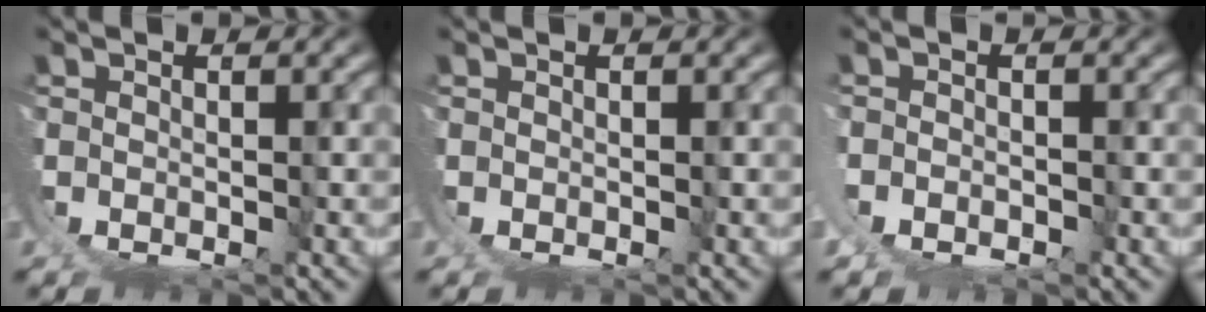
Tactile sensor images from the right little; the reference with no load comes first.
{"total": 0.0}
{"total": 1.7, "force": [0.2, 1.5, 0.7], "torque": [-0.021, -0.001, 0.003]}